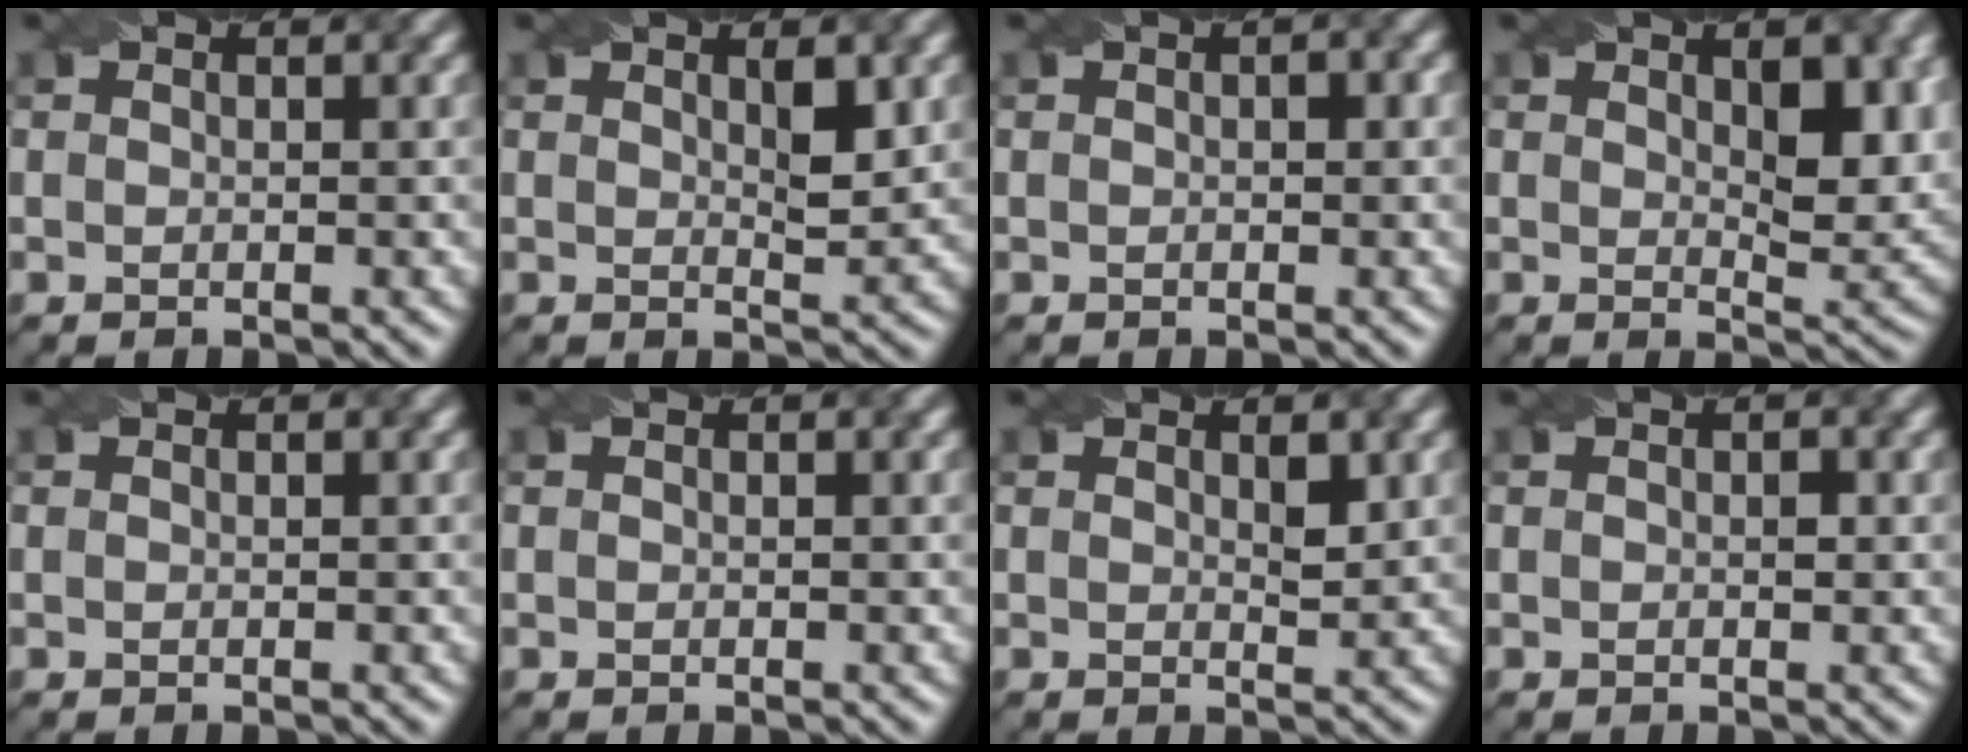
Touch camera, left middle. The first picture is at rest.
{"total": 2.2, "force": [0.9, 0.5, 1.9], "torque": [-0.028, -0.006, 0.017]}
{"total": 0.8, "force": [0.1, 0.4, 0.7], "torque": [-0.009, 0.001, 0.001]}
{"total": 5.4, "force": [1.7, 2.4, 4.6], "torque": [-0.061, -0.008, 0.033]}
{"total": 0.0}
{"total": 0.0}
{"total": 1.3, "force": [0.6, 0.5, 1.0], "torque": [-0.015, -0.006, 0.012]}
{"total": 0.6, "force": [0.0, 0.3, 0.5], "torque": [-0.006, 0.001, 0.000]}